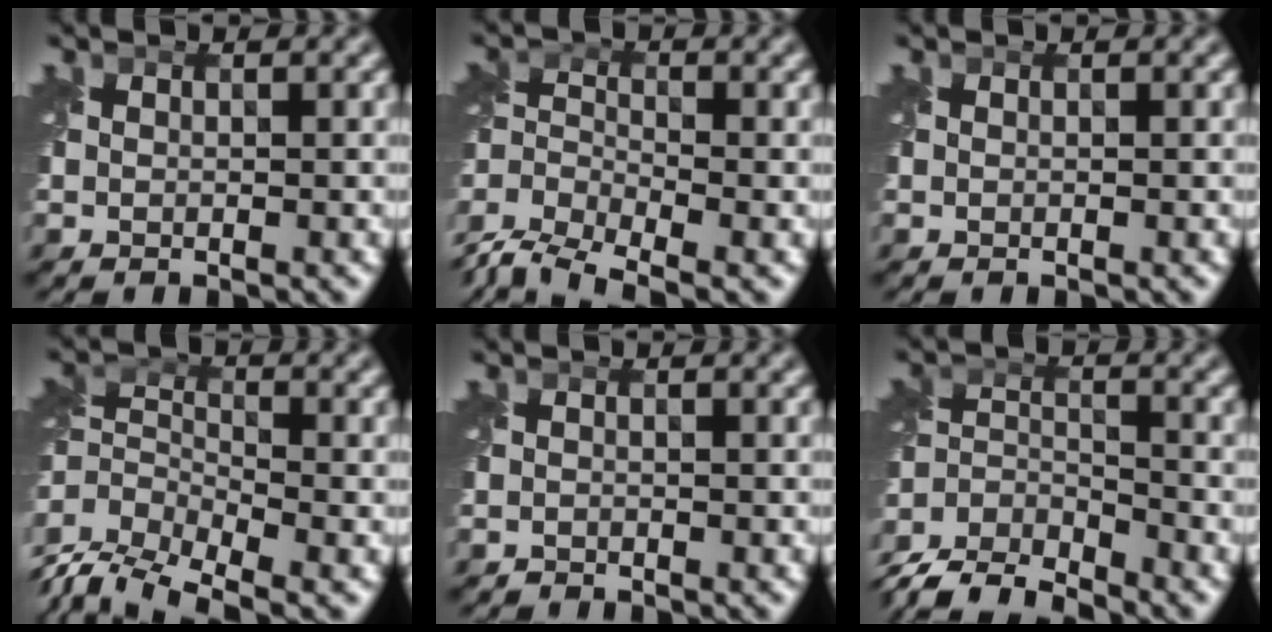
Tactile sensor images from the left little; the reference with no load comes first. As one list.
[{"total": 8.1, "force": [-6.5, 2.7, 3.8], "torque": [-0.075, -0.019, -0.128]}, {"total": 0.0}, {"total": 7.2, "force": [-4.0, 3.4, 4.9], "torque": [-0.092, -0.004, -0.089]}, {"total": 0.5, "force": [-0.5, 0.1, -0.1], "torque": [0.003, -0.003, -0.011]}, {"total": 7.5, "force": [-7.0, 1.8, 2.2], "torque": [-0.044, -0.013, -0.132]}]